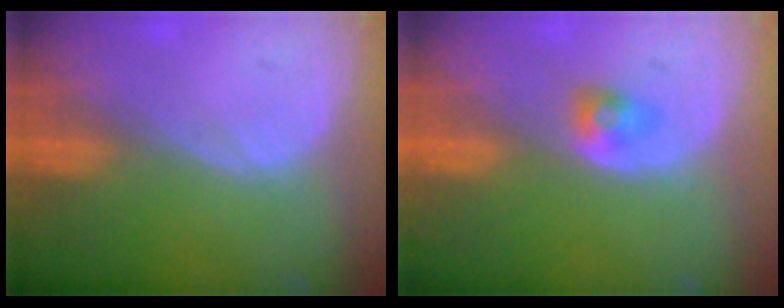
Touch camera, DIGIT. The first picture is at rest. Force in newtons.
{"total": 2.5, "press": 2.3, "slide": 1.1}